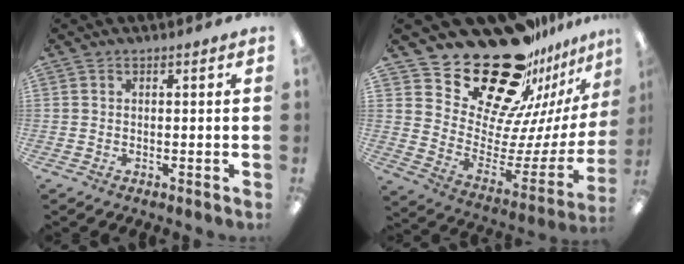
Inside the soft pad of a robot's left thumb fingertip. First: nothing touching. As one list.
[{"total": 27.1, "force": [21.4, 12.6, 10.8], "torque": [-0.166, -0.156, 0.390]}]